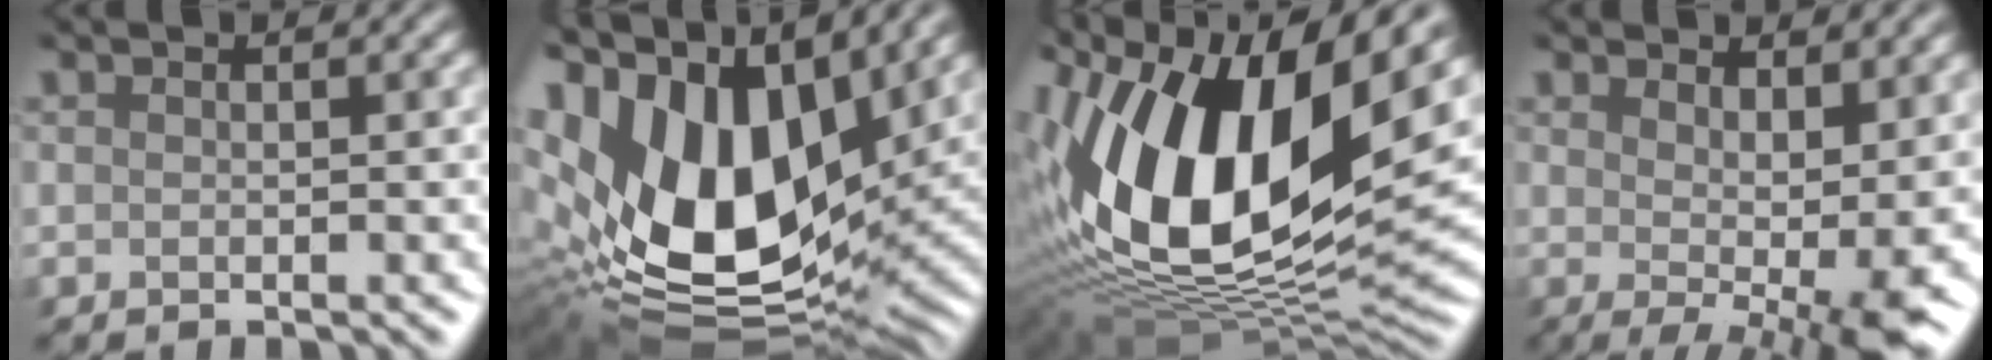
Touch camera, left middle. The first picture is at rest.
{"total": 17.9, "force": [4.3, 10.4, 13.8], "torque": [-0.290, 0.002, 0.075]}
{"total": 17.9, "force": [3.6, 8.8, 15.1], "torque": [-0.289, 0.016, 0.049]}
{"total": 6.8, "force": [0.9, 2.3, 6.3], "torque": [-0.090, -0.013, 0.019]}